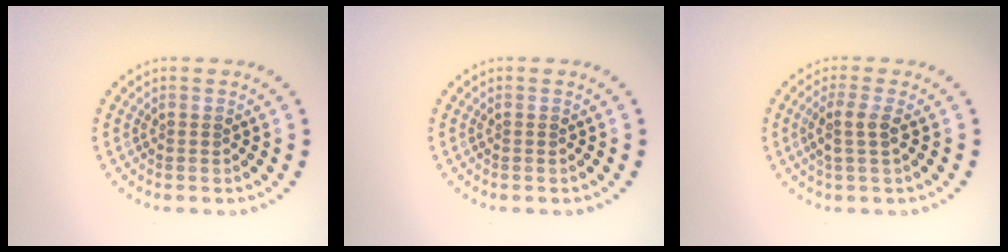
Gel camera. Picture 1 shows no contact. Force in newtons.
{"total": 0.0}
{"total": 2.0, "press": 1.7, "slide": 1.1}